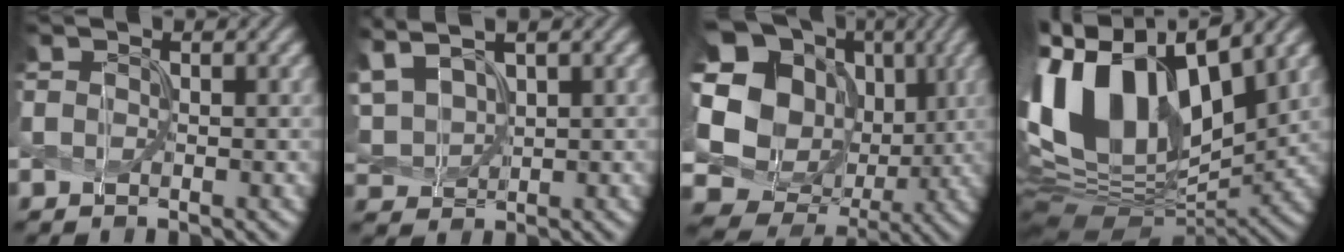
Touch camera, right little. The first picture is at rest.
{"total": 5.5, "force": [3.0, 2.8, 3.7], "torque": [-0.111, 0.020, 0.064]}
{"total": 18.3, "force": [2.3, 15.7, 8.9], "torque": [-0.206, 0.012, 0.040]}
{"total": 15.1, "force": [3.3, 9.0, 11.7], "torque": [-0.245, 0.003, 0.065]}